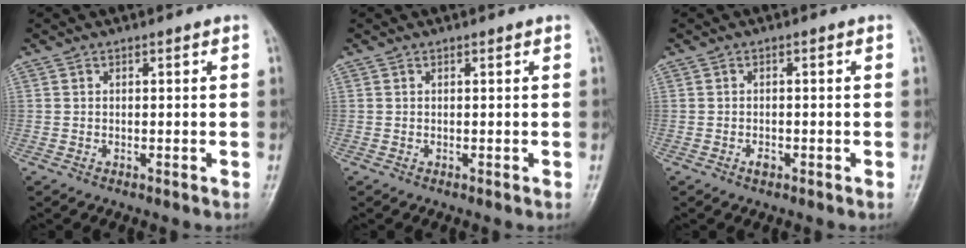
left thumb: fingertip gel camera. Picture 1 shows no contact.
{"total": 0.0}
{"total": 1.6, "force": [-0.9, 0.9, 1.0], "torque": [-0.014, 0.007, -0.015]}